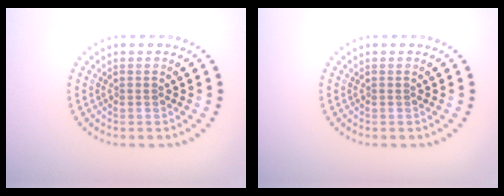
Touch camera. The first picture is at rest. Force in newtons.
{"total": 0.0}